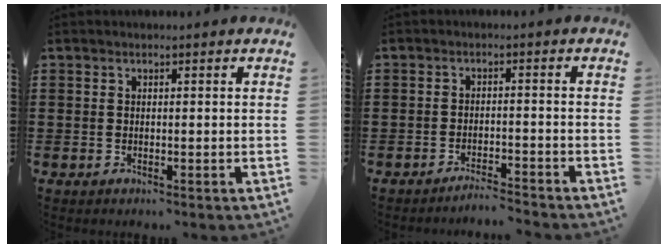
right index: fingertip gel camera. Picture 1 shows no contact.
{"total": 2.8, "force": [-2.7, -0.3, 0.3], "torque": [-0.011, -0.003, -0.056]}